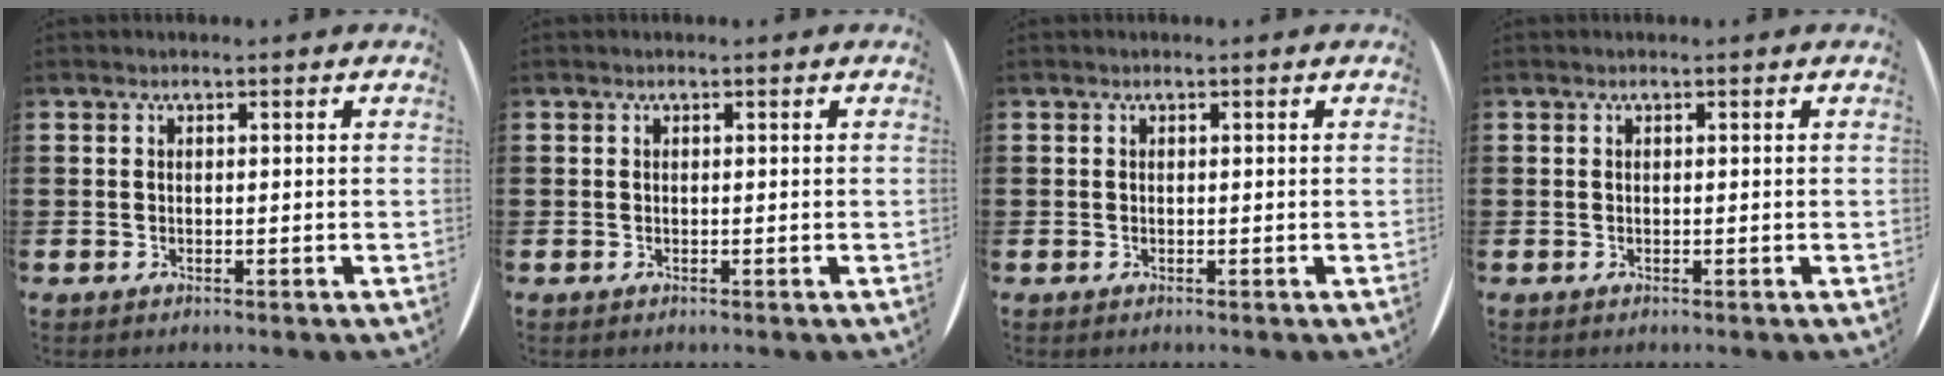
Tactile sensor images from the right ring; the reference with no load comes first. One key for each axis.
{"total": 0.0}
{"total": 0.0}
{"total": 0.0}